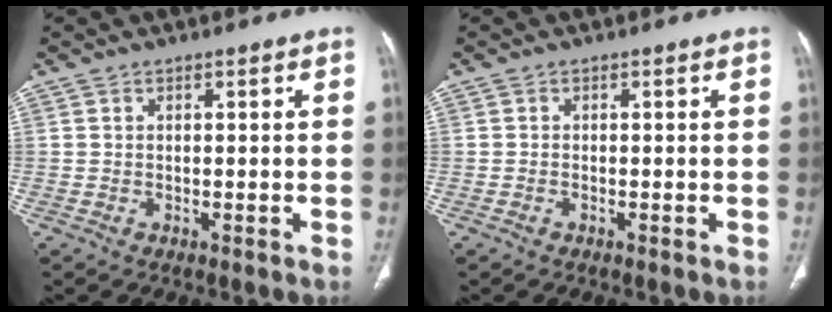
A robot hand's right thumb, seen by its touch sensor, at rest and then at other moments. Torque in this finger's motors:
{"motor_torque": [-0.07, 0.43, -0.40, 0.08, 0.02]}